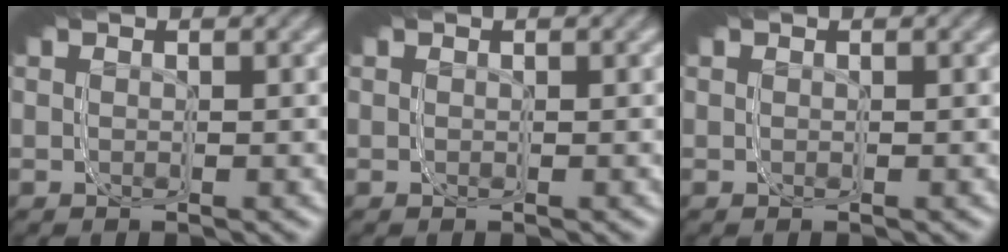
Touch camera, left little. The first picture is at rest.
{"total": 0.0}
{"total": 0.0}